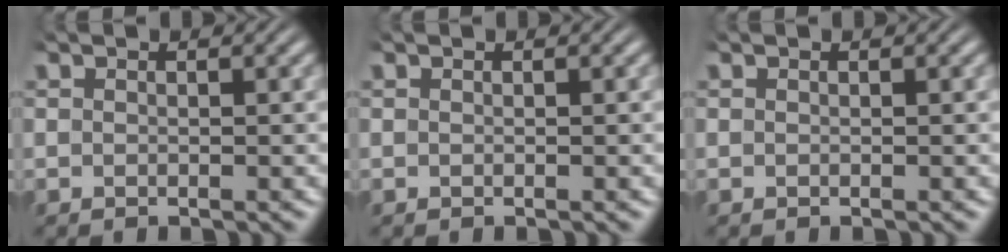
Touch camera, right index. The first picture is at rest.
{"total": 0.0}
{"total": 0.0}